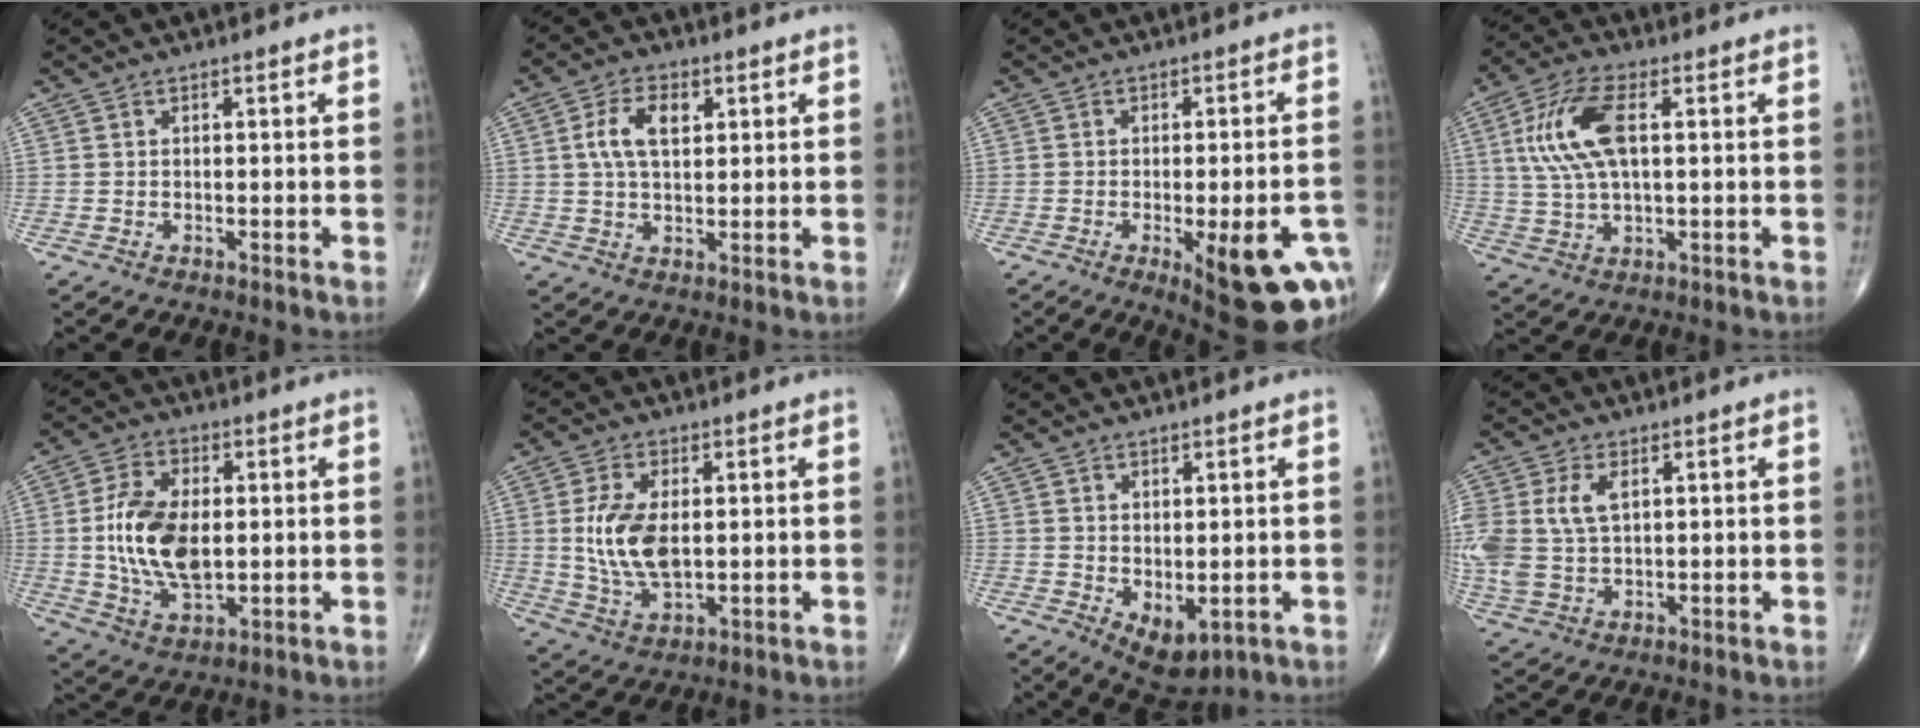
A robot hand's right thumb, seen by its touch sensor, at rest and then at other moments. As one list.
[{"total": 7.1, "force": [1.9, 4.0, 5.5], "torque": [-0.101, 0.003, 0.035]}, {"total": 16.6, "force": [-6.5, 5.5, 14.2], "torque": [-0.127, 0.016, -0.068]}, {"total": 12.1, "force": [2.5, 5.3, 10.5], "torque": [-0.226, 0.008, 0.050]}, {"total": 13.7, "force": [0.5, 7.6, 11.4], "torque": [-0.209, -0.004, 0.013]}, {"total": 10.6, "force": [0.9, 5.6, 9.0], "torque": [-0.175, -0.012, 0.027]}, {"total": 6.1, "force": [-1.1, 3.4, 5.0], "torque": [-0.064, -0.006, 0.002]}, {"total": 10.4, "force": [2.5, 6.3, 8.0], "torque": [-0.191, 0.004, 0.058]}]